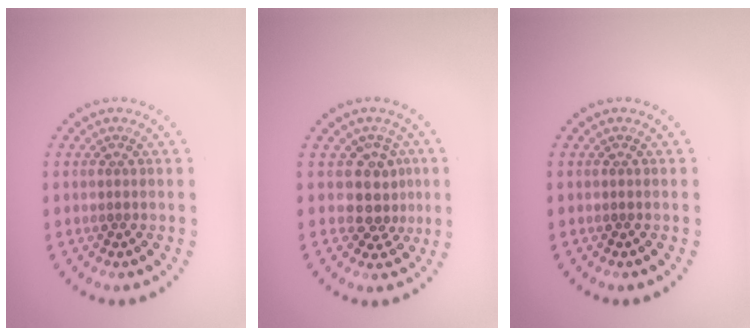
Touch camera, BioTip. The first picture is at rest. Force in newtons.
{"total": 3.0, "press": 2.3, "slide": 1.8}
{"total": 0.0}